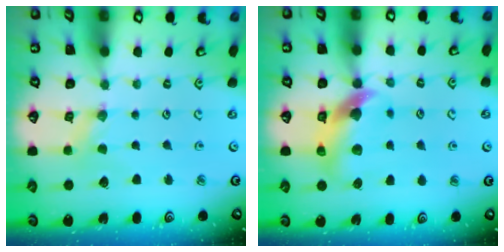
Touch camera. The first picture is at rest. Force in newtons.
{"total": 9.9, "press": 9.8, "slide": 1.6}